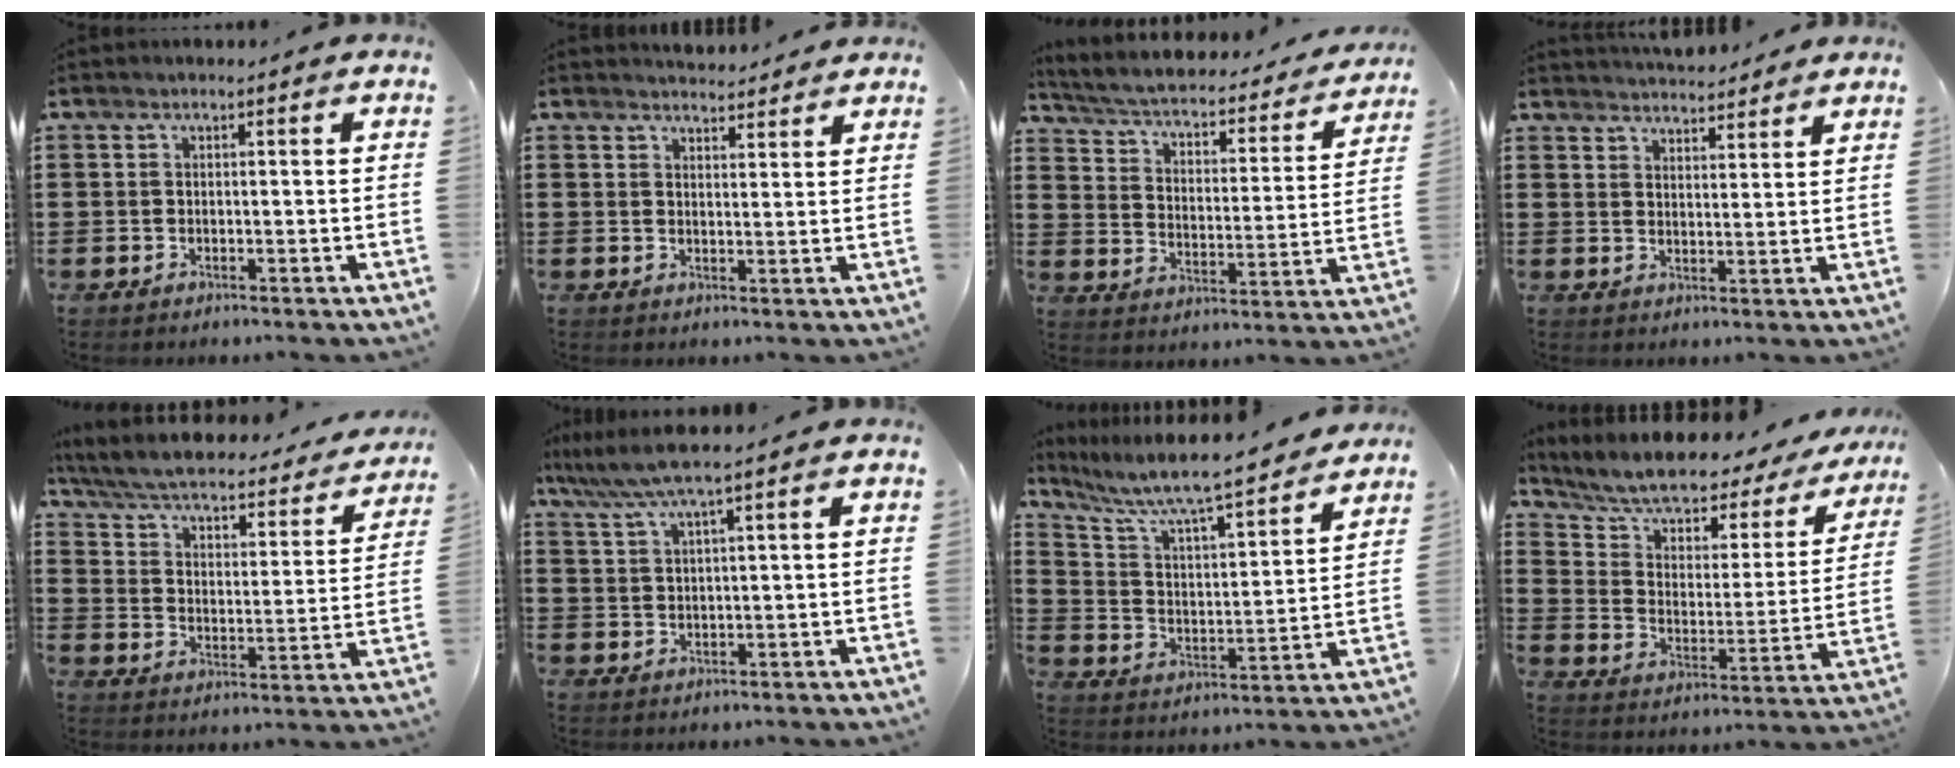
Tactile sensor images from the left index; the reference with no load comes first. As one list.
[{"total": 3.0, "force": [3.0, 0.3, 0.1], "torque": [-0.002, -0.013, 0.055]}, {"total": 3.0, "force": [2.4, 0.7, 1.6], "torque": [-0.047, -0.026, 0.029]}, {"total": 4.0, "force": [4.0, 0.2, 0.3], "torque": [-0.017, -0.016, 0.074]}, {"total": 4.4, "force": [3.7, 0.6, 2.2], "torque": [-0.061, -0.035, 0.055]}, {"total": 4.7, "force": [3.3, -0.3, 3.3], "torque": [-0.074, -0.008, 0.057]}, {"total": 7.1, "force": [6.4, 0.3, 3.1], "torque": [-0.087, -0.052, 0.102]}, {"total": 6.0, "force": [4.9, 2.1, 2.8], "torque": [-0.081, -0.038, 0.079]}]